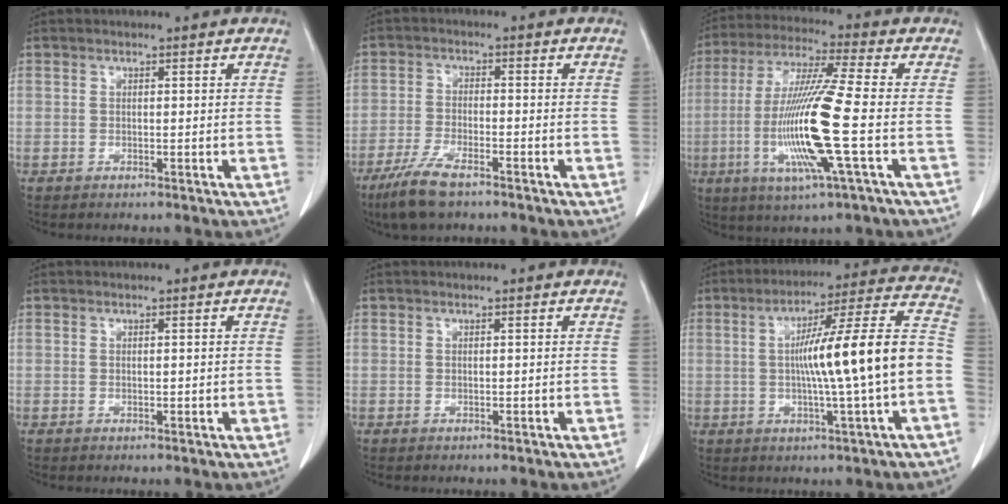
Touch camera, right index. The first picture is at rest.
{"total": 6.9, "force": [-5.0, 1.3, 4.6], "torque": [-0.100, -0.014, -0.092]}
{"total": 15.9, "force": [-3.0, -0.2, 15.6], "torque": [-0.320, -0.011, -0.062]}
{"total": 0.0}
{"total": 0.0}
{"total": 16.1, "force": [-1.6, -0.4, 16.0], "torque": [-0.241, 0.020, -0.029]}